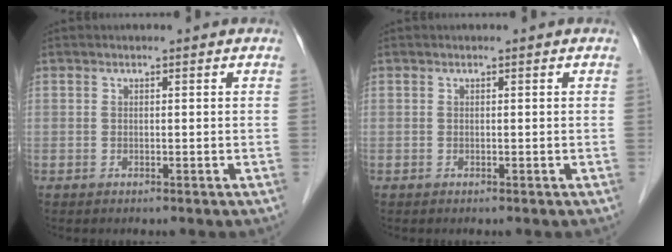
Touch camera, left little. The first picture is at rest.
{"total": 0.0}